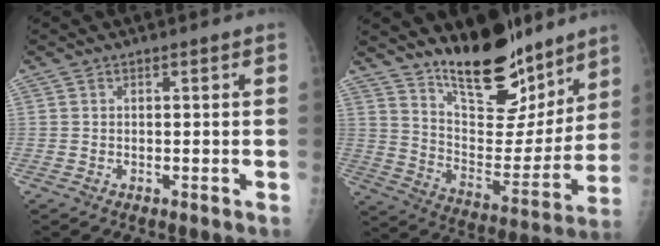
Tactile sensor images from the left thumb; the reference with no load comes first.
{"total": 20.6, "force": [15.8, 8.2, 10.4], "torque": [-0.105, -0.111, 0.256]}